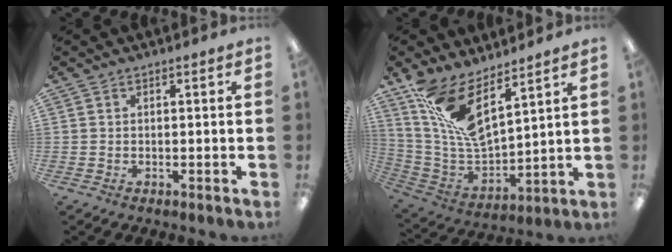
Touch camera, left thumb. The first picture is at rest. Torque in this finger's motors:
{"motor_torque": [2.23, 1.15, 1.77, -1.00, 0.45]}